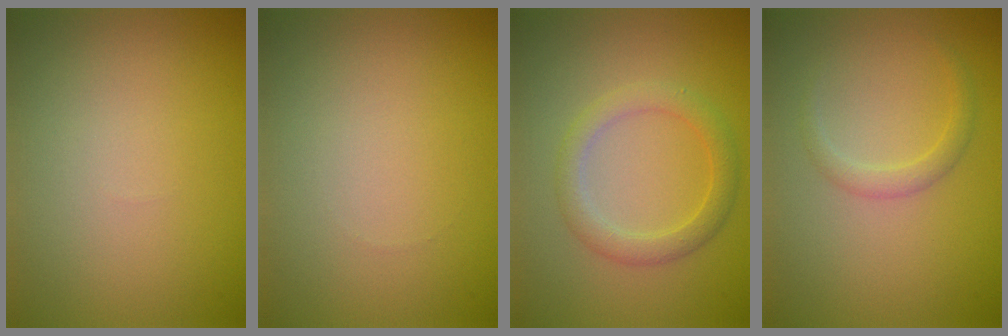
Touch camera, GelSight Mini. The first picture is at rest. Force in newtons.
{"total": 0.0}
{"total": 2.7, "press": 2.7, "slide": 0.1}
{"total": 1.4, "press": 1.4, "slide": 0.1}